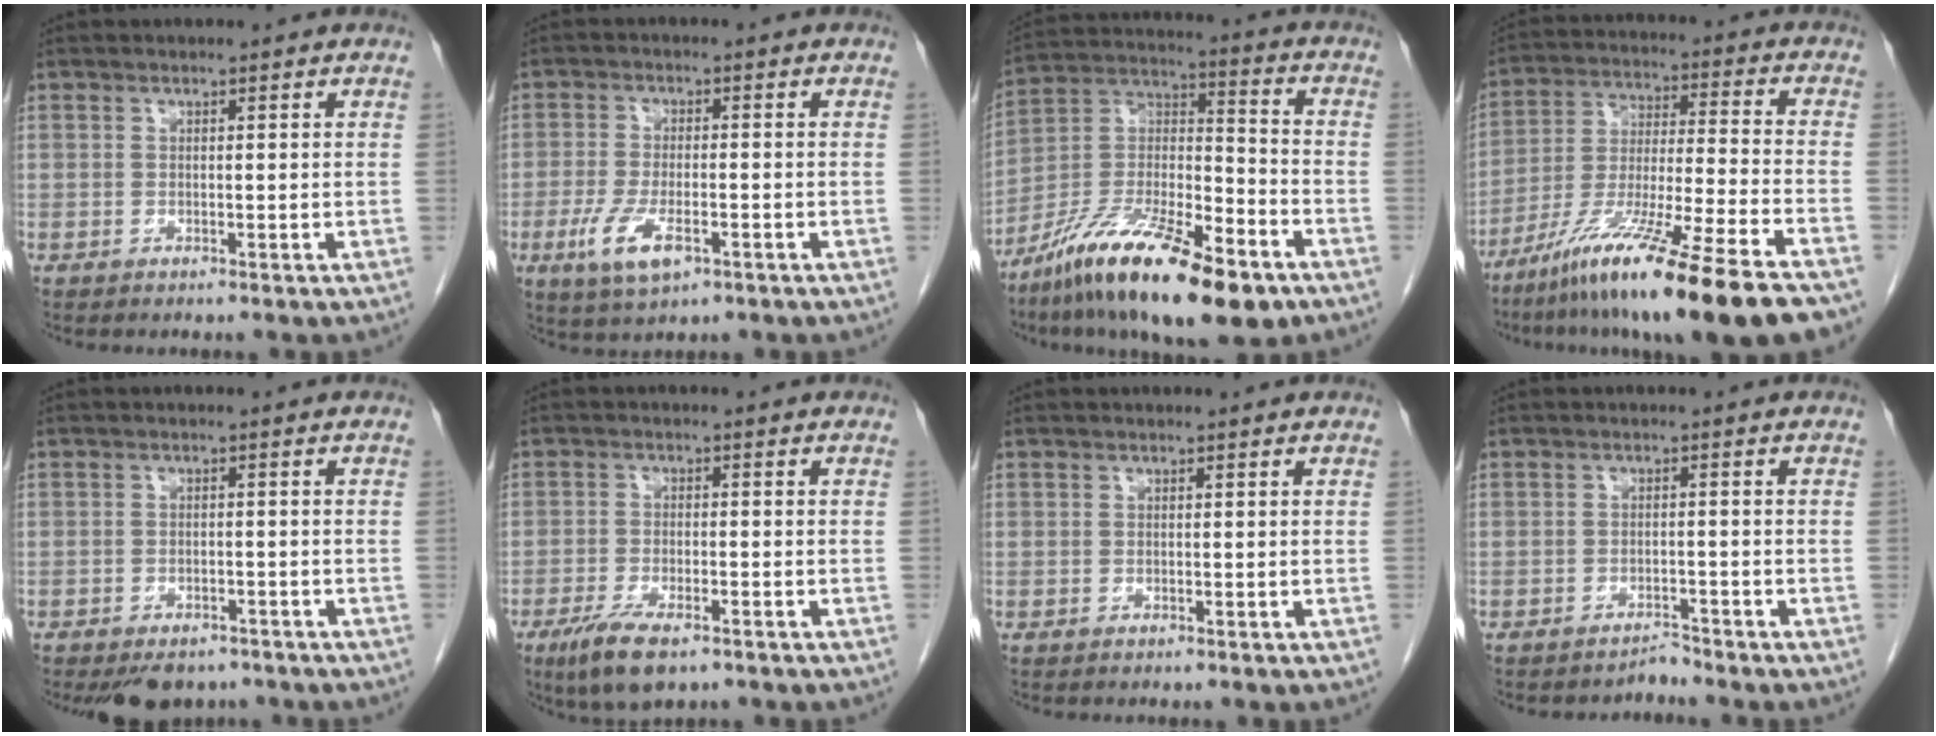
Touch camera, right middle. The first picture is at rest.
{"total": 6.8, "force": [-2.9, 2.4, 5.7], "torque": [-0.121, -0.014, -0.047]}
{"total": 21.6, "force": [-13.8, 4.9, 15.9], "torque": [-0.284, -0.015, -0.240]}
{"total": 21.3, "force": [-15.2, -0.5, 14.8], "torque": [-0.239, -0.049, -0.260]}
{"total": 5.7, "force": [-4.6, 2.8, 1.9], "torque": [-0.022, 0.000, -0.064]}
{"total": 7.1, "force": [-4.6, 2.0, 5.0], "torque": [-0.097, -0.016, -0.076]}
{"total": 0.0}
{"total": 1.6, "force": [-1.5, -0.1, -0.4], "torque": [0.011, -0.007, -0.023]}